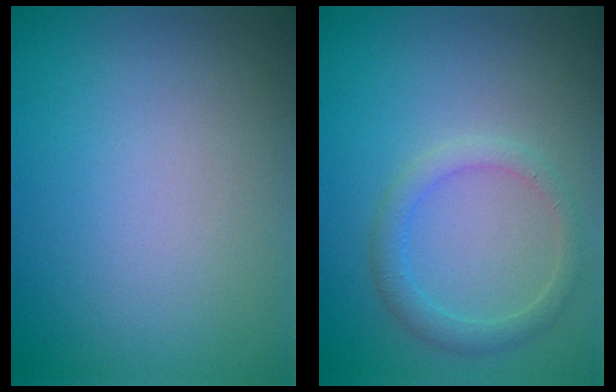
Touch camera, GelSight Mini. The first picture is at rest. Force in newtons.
{"total": 2.1, "press": 2.1, "slide": 0.3}